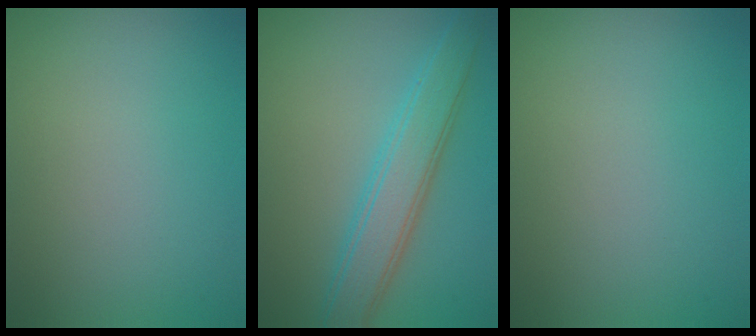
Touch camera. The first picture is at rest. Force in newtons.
{"total": 4.4, "press": 4.4, "slide": 0.1}
{"total": 0.0}